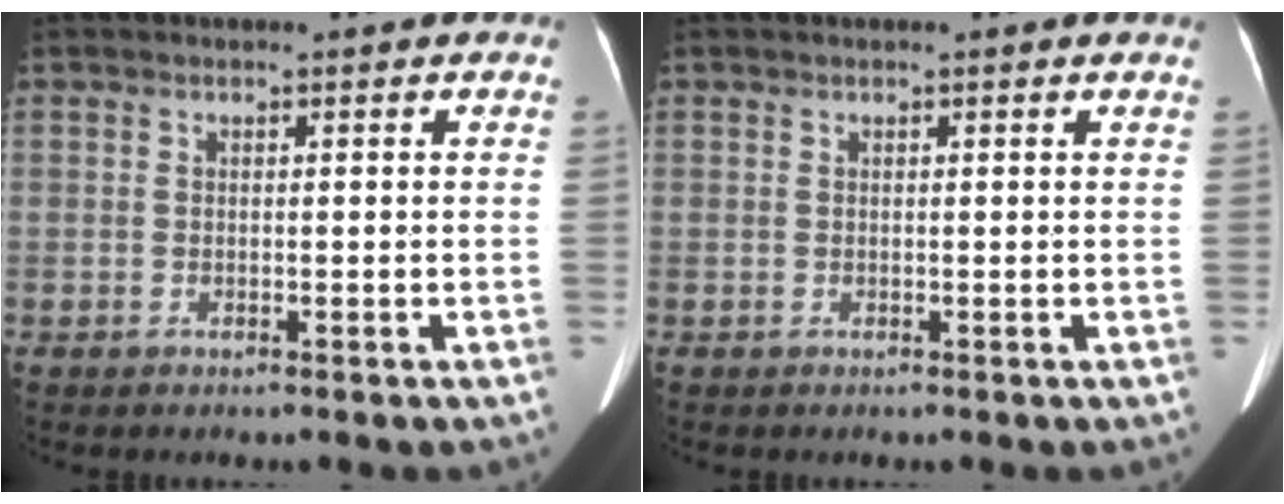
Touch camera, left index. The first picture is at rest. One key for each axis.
{"total": 0.9, "fx": 0.8, "fy": -0.2, "fz": 0.4, "tx": -0.018, "ty": 0.007, "tz": 0.016}